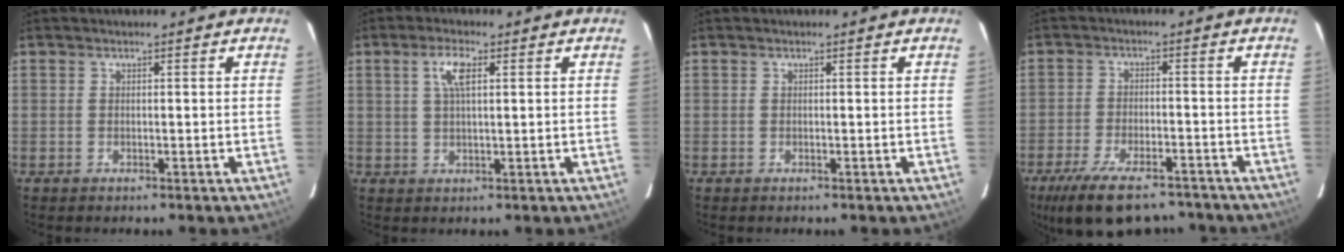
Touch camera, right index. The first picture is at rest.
{"total": 4.4, "force": [1.6, 1.5, 3.8], "torque": [-0.074, 0.008, 0.030]}
{"total": 0.0}
{"total": 15.8, "force": [-11.8, 6.4, 8.5], "torque": [-0.179, -0.025, -0.184]}